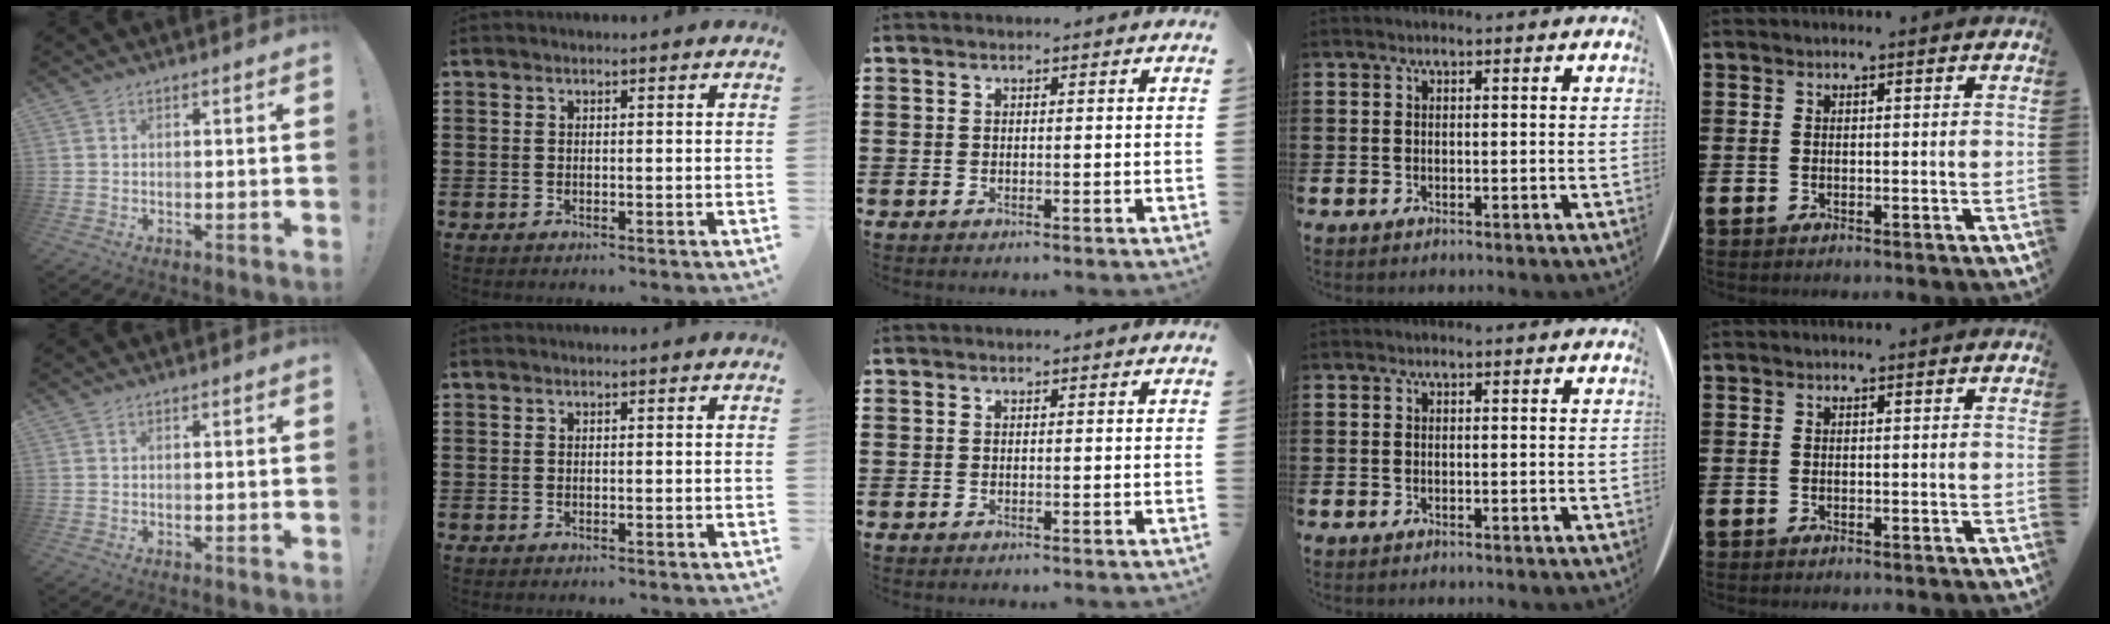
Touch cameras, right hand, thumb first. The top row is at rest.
{}